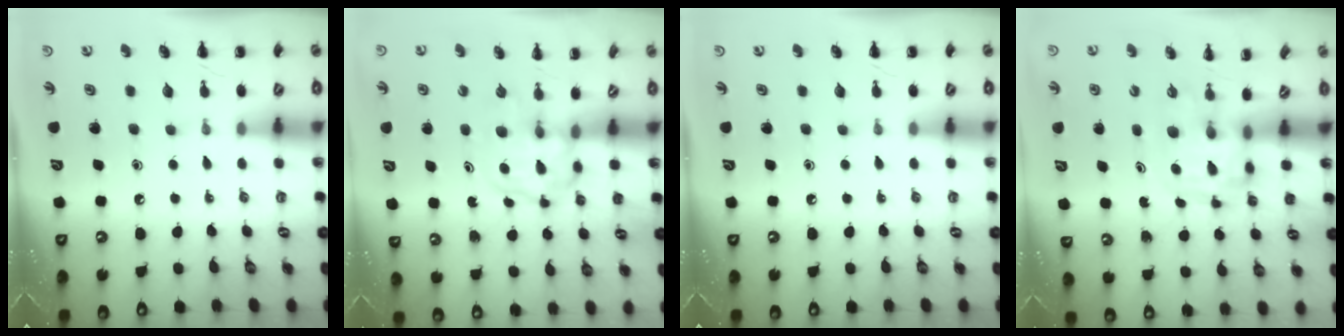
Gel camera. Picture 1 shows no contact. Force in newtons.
{"total": 3.8, "press": 3.8, "slide": 0.4}
{"total": 0.0}
{"total": 3.7, "press": 3.7, "slide": 0.6}